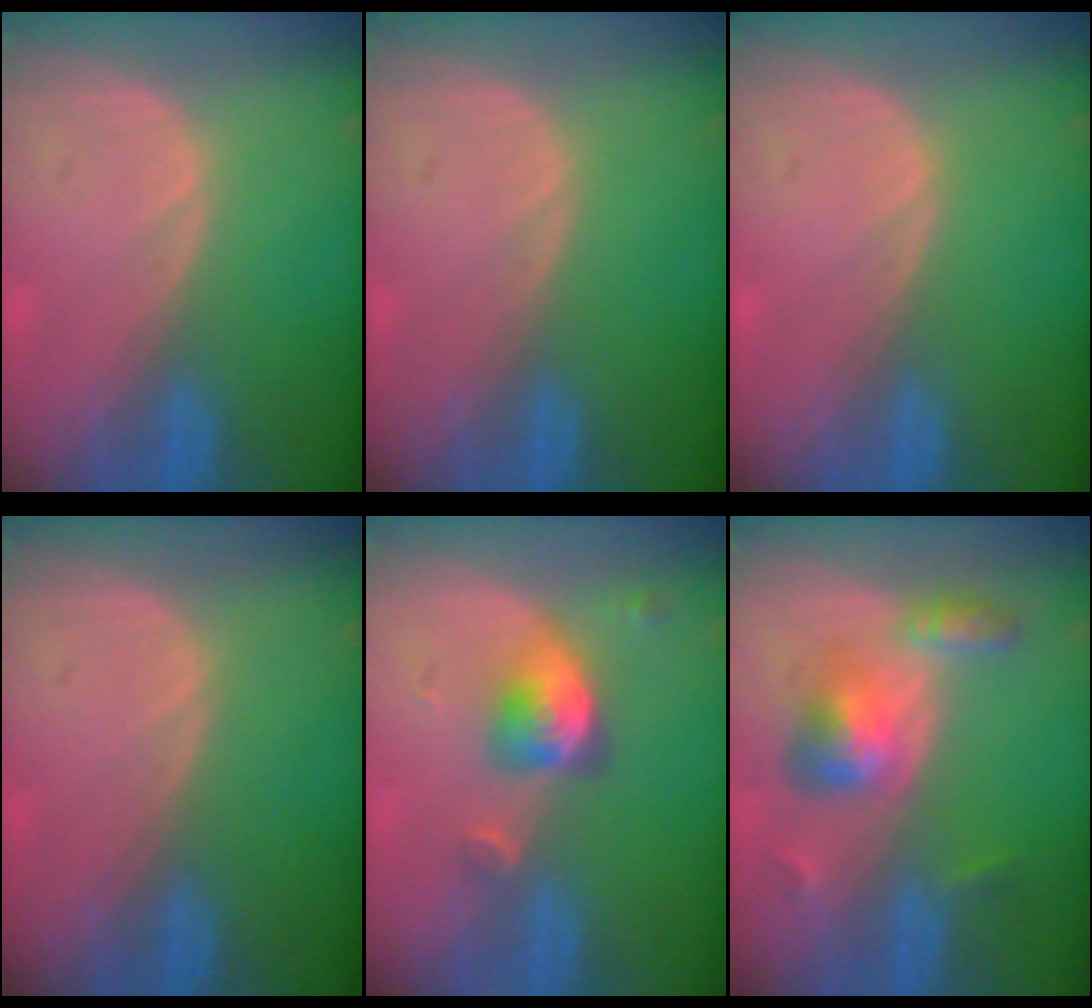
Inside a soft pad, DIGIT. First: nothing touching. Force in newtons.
{"total": 0.0}
{"total": 0.0}
{"total": 0.0}
{"total": 5.1, "press": 4.7, "slide": 2.1}
{"total": 6.3, "press": 5.7, "slide": 2.8}